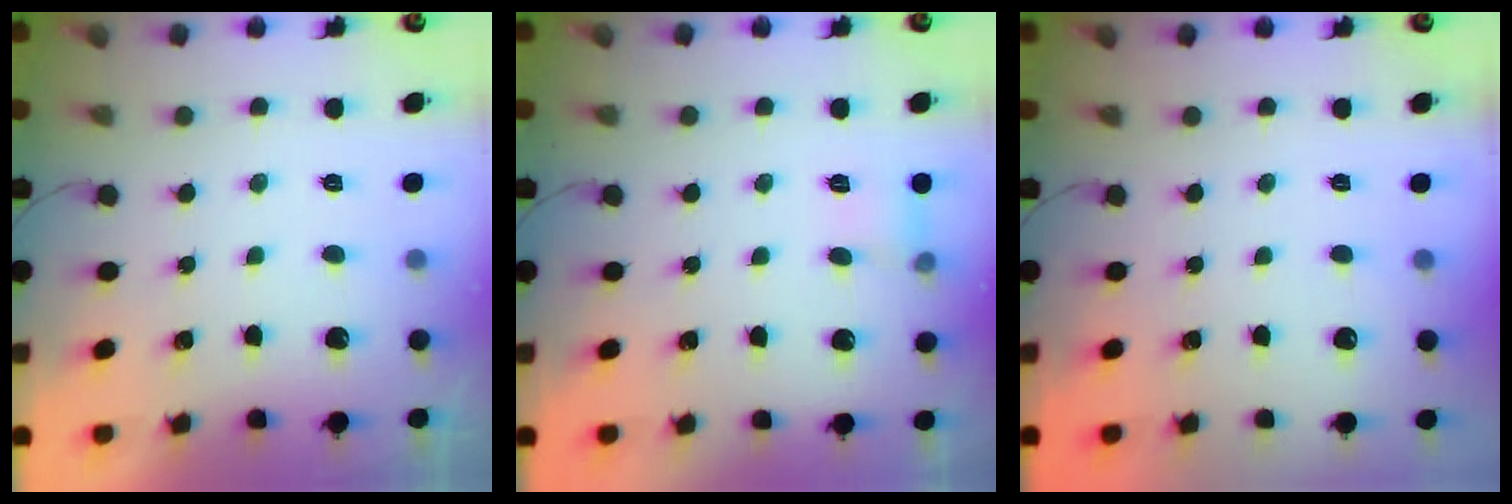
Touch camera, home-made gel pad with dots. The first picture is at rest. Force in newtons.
{"total": 6.2, "press": 6.0, "slide": 1.8}
{"total": 0.0}